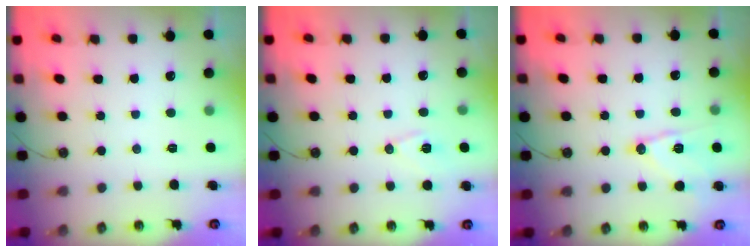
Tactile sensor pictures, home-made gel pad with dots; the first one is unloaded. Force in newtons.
{"total": 7.4, "press": 6.7, "slide": 3.2}
{"total": 12.1, "press": 12.0, "slide": 0.7}